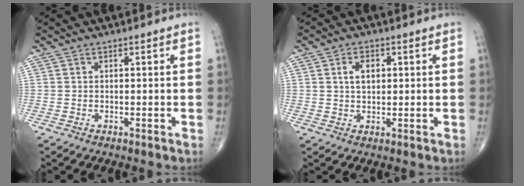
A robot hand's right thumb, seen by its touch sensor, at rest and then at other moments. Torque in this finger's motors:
{"motor_torque": [0.32, 1.53, 0.55, 0.11, 0.15]}